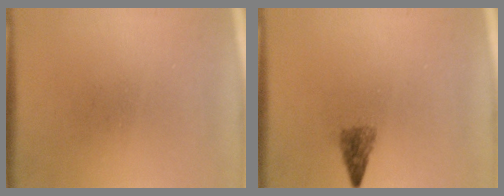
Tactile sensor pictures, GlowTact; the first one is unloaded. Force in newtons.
{"total": 2.2}